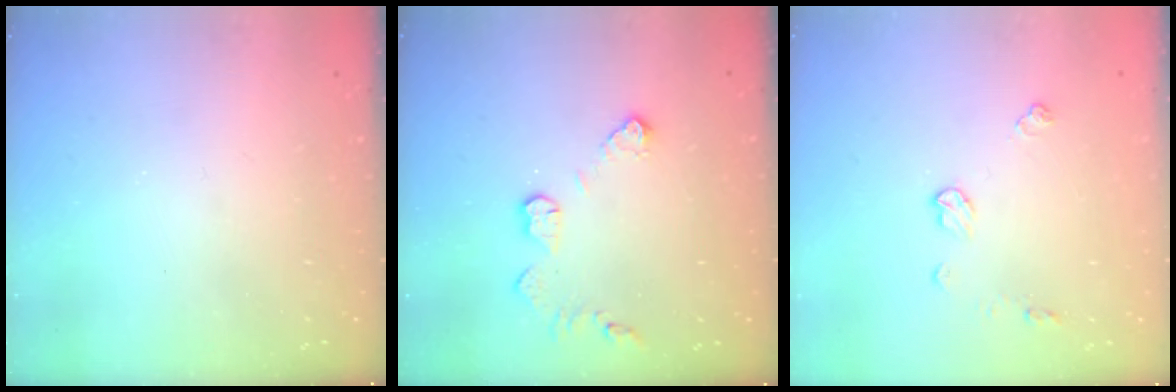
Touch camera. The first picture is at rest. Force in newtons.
{"total": 7.6, "press": 7.5, "slide": 0.5}
{"total": 6.8, "press": 6.8, "slide": 0.5}